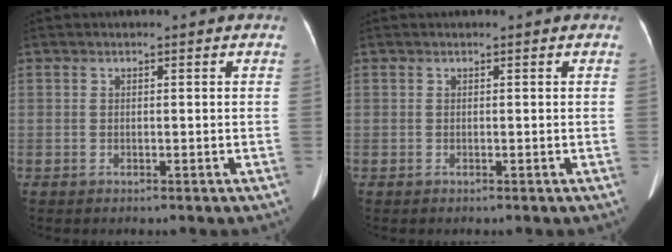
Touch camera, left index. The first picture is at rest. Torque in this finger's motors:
{"motor_torque": [0.02, 0.04, 0.05, 0.01]}